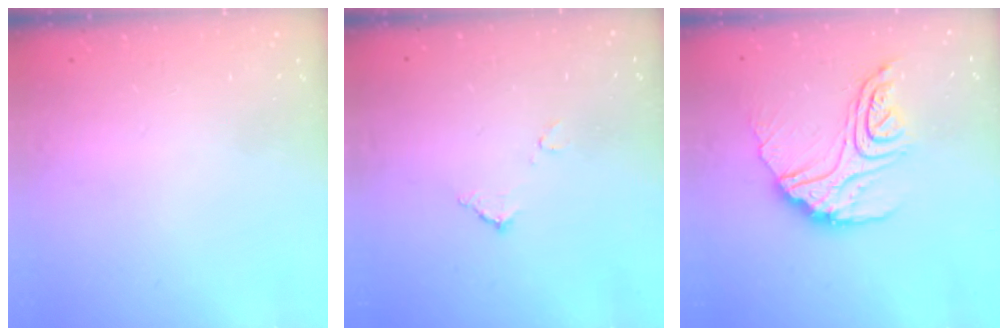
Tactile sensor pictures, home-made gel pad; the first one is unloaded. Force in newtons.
{"total": 5.8, "press": 5.8, "slide": 0.2}
{"total": 17.0, "press": 17.0, "slide": 1.5}